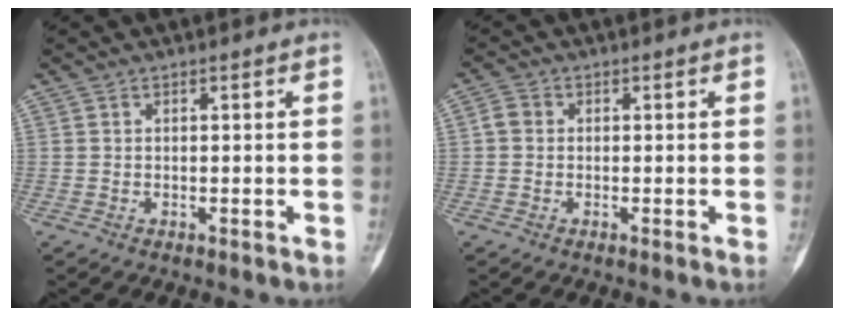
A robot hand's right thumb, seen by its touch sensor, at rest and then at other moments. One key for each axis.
{"total": 2.0, "fx": -0.2, "fy": 1.5, "fz": 1.2, "tx": -0.020, "ty": 0.003, "tz": -0.014}